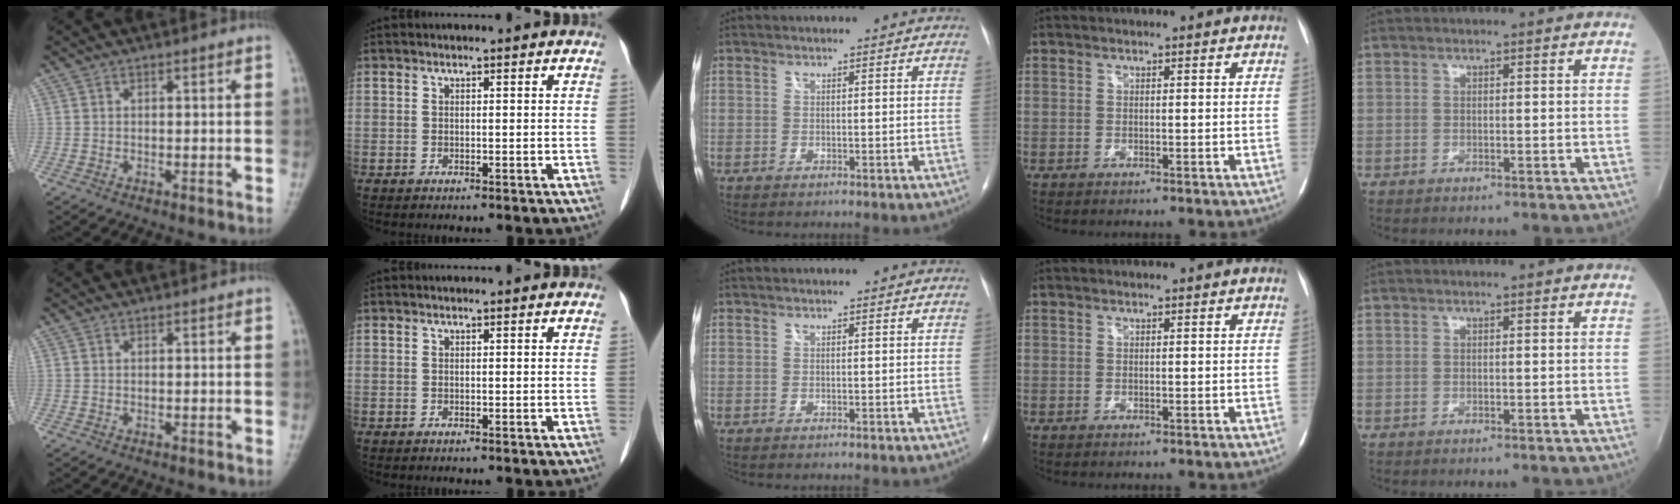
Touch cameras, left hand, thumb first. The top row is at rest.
{}